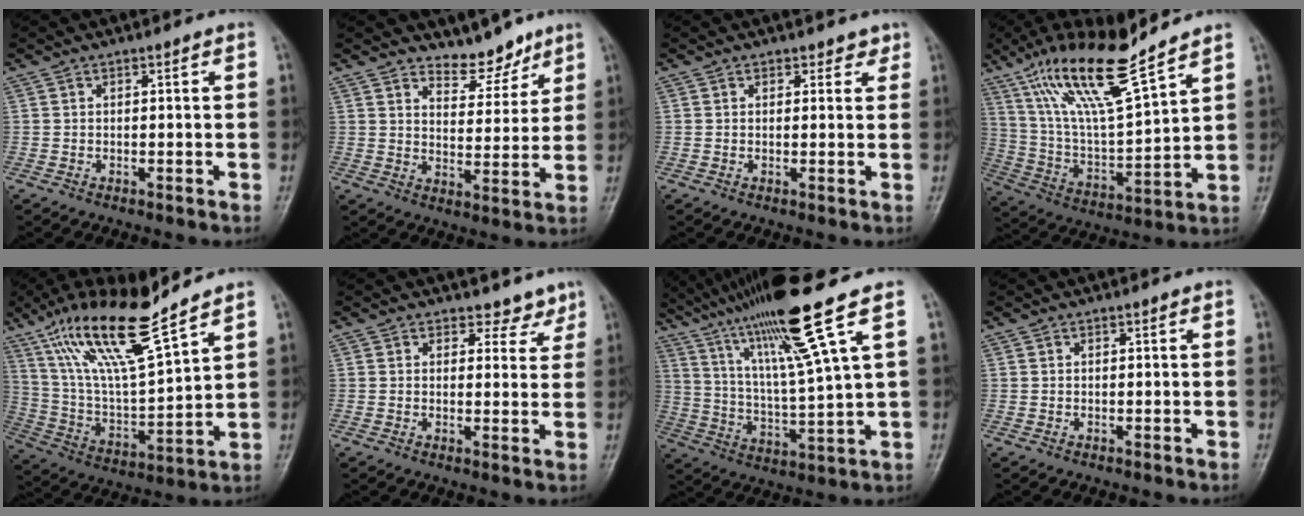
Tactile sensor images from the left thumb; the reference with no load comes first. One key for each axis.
{"total": 7.0, "fx": 6.1, "fy": 3.0, "fz": 1.7, "tx": 0.002, "ty": -0.052, "tz": 0.106}
{"total": 2.0, "fx": 1.6, "fy": 1.2, "fz": 0.4, "tx": 0.018, "ty": -0.008, "tz": 0.014}
{"total": 18.0, "fx": 12.5, "fy": 2.7, "fz": 12.6, "tx": -0.221, "ty": -0.058, "tz": 0.243}
{"total": 18.7, "fx": 12.8, "fy": 3.0, "fz": 13.3, "tx": -0.233, "ty": -0.056, "tz": 0.248}
{"total": 4.0, "fx": 3.4, "fy": 2.2, "fz": 0.2, "tx": 0.025, "ty": -0.026, "tz": 0.035}
{"total": 17.5, "fx": 10.9, "fy": -0.7, "fz": 13.7, "tx": -0.238, "ty": -0.041, "tz": 0.194}
{"total": 0.0}